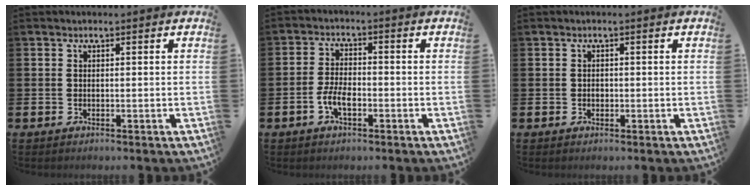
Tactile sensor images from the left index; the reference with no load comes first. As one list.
[{"total": 3.8, "force": [-1.4, 1.8, 3.0], "torque": [-0.075, 0.006, -0.028]}, {"total": 0.8, "force": [-0.1, 0.7, 0.4], "torque": [-0.008, 0.006, -0.004]}]